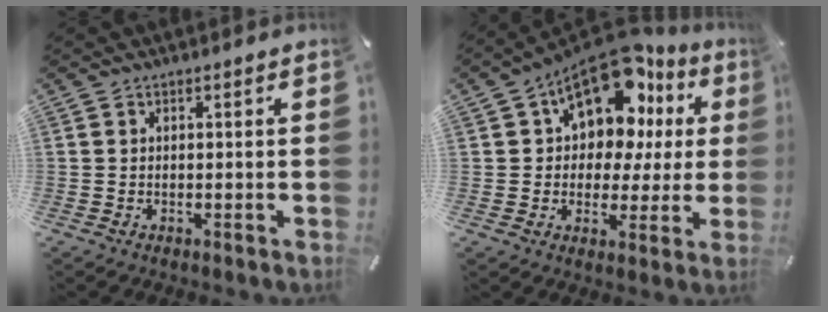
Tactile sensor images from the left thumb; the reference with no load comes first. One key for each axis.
{"total": 15.8, "fx": 9.2, "fy": 9.2, "fz": 9.0, "tx": -0.149, "ty": -0.064, "tz": 0.165}